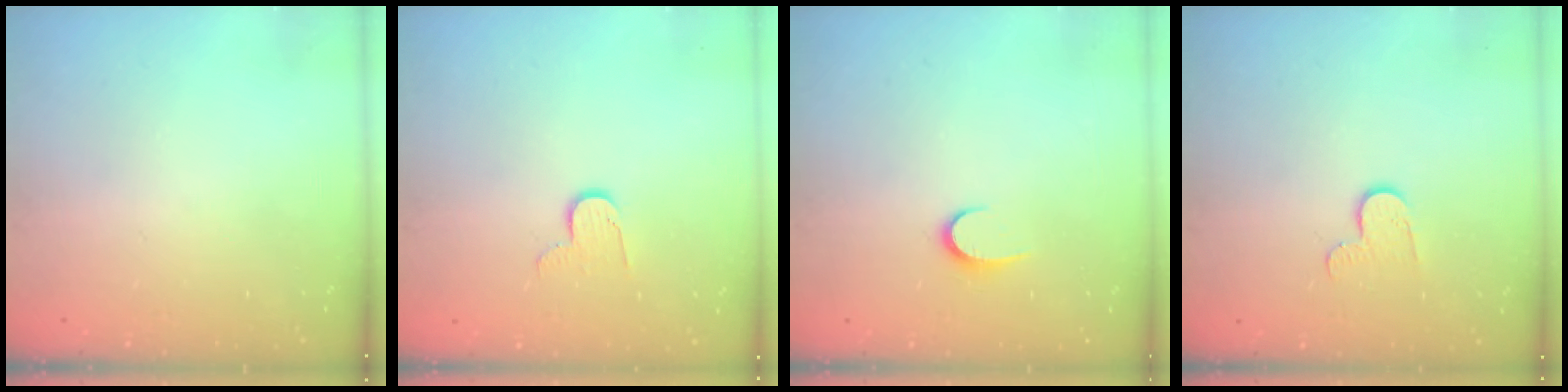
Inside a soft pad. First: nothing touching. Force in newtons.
{"total": 7.2, "press": 7.2, "slide": 0.6}
{"total": 5.7, "press": 5.7, "slide": 0.6}
{"total": 6.9, "press": 6.9, "slide": 0.7}